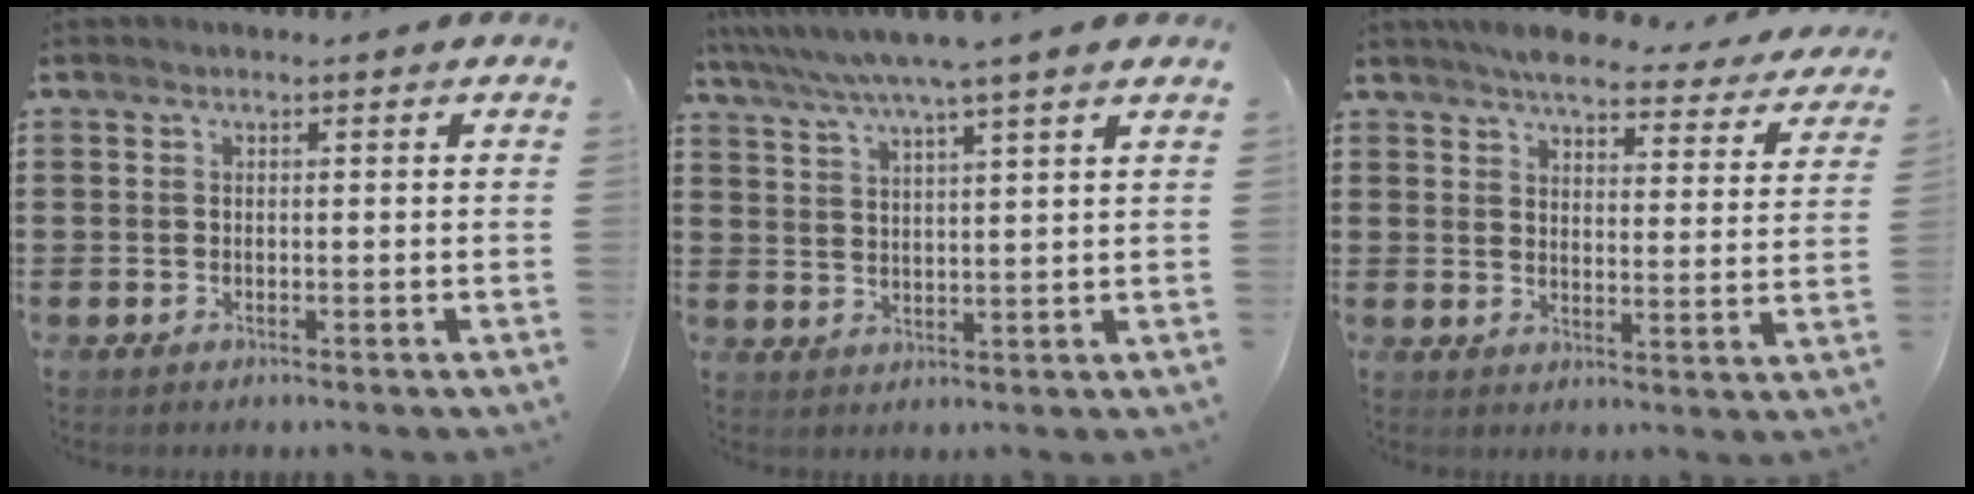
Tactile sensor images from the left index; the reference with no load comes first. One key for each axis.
{"total": 6.0, "fx": 5.0, "fy": -0.8, "fz": 3.1, "tx": -0.076, "ty": -0.025, "tz": 0.085}
{"total": 5.5, "fx": 5.0, "fy": 0.9, "fz": 2.2, "tx": -0.056, "ty": -0.027, "tz": 0.084}